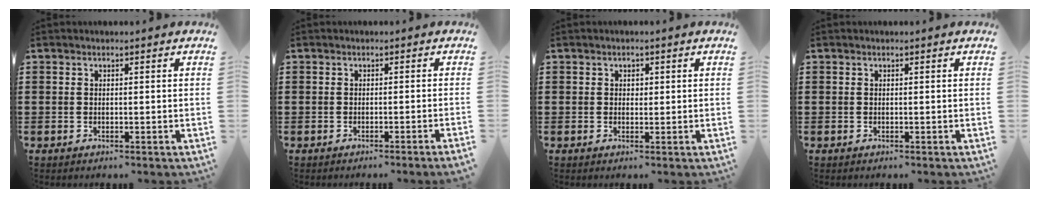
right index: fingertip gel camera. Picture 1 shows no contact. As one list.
[{"total": 0.9, "force": [-0.7, -0.3, 0.5], "torque": [-0.010, -0.001, -0.015]}, {"total": 1.0, "force": [0.2, 0.9, 0.5], "torque": [-0.011, 0.006, 0.005]}, {"total": 0.0}]